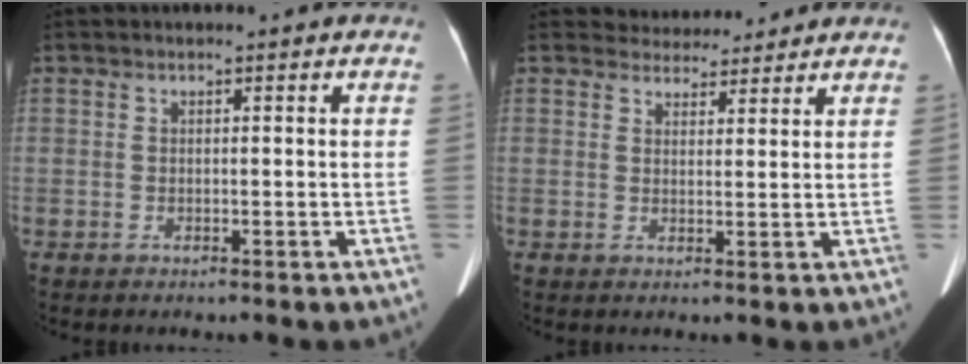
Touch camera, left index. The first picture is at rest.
{"total": 4.8, "force": [4.6, 1.4, 0.1], "torque": [0.002, 0.012, 0.062]}